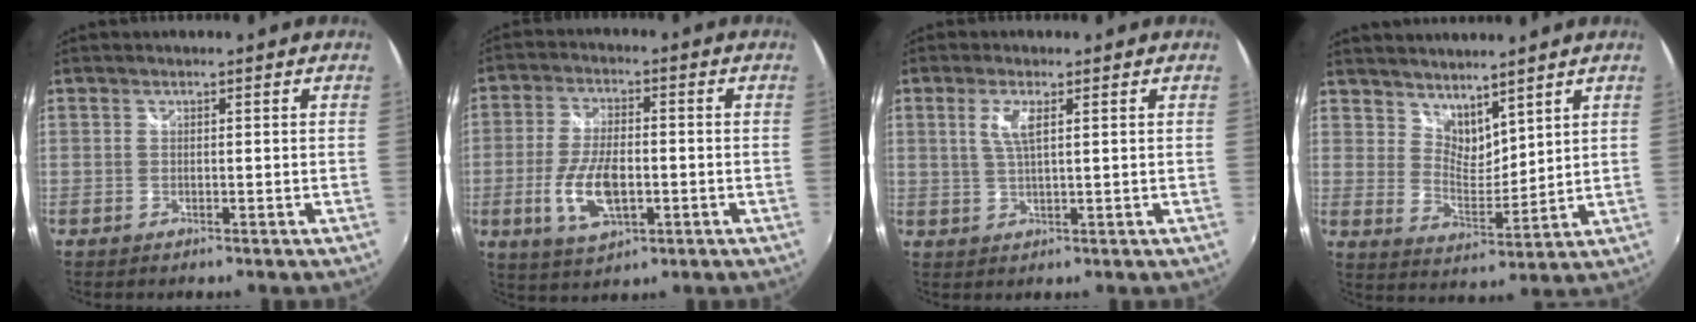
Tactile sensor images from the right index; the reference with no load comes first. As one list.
[{"total": 10.5, "force": [-2.7, 4.7, 9.0], "torque": [-0.184, -0.008, -0.046]}, {"total": 4.0, "force": [1.4, 0.8, 3.6], "torque": [-0.073, -0.001, 0.026]}, {"total": 7.0, "force": [5.9, 2.9, 2.4], "torque": [-0.031, -0.001, 0.112]}]